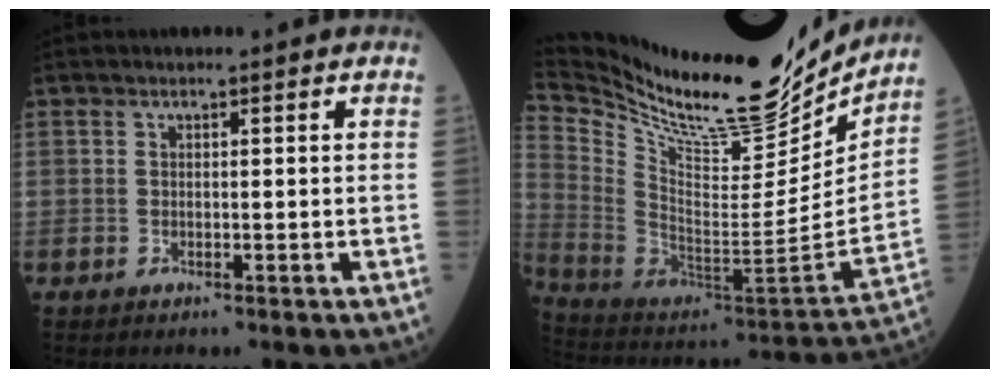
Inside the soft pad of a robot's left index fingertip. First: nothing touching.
{"total": 27.5, "force": [23.9, 4.8, 12.8], "torque": [-0.230, -0.063, 0.373]}